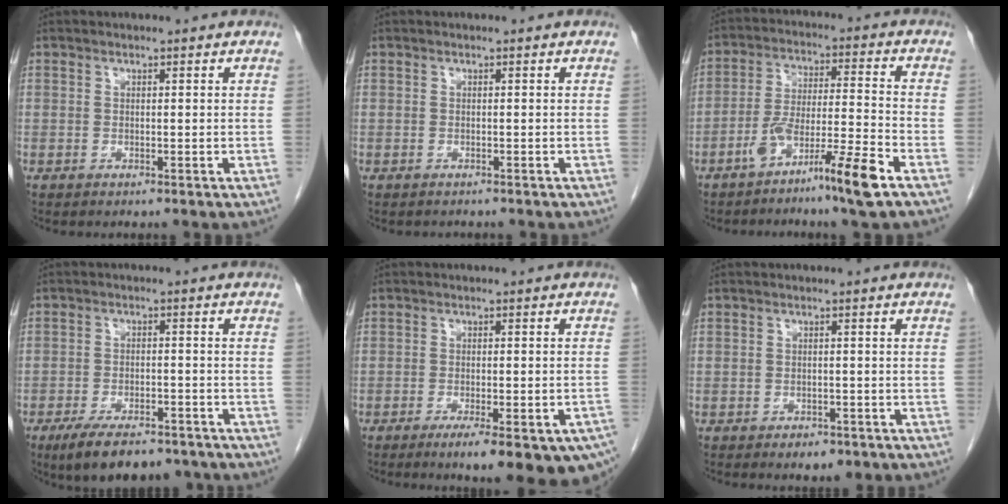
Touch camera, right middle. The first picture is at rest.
{"total": 1.2, "force": [-1.1, 0.4, 0.1], "torque": [-0.013, -0.003, -0.015]}
{"total": 9.9, "force": [-6.3, -0.5, 7.6], "torque": [-0.144, -0.005, -0.117]}
{"total": 10.6, "force": [-8.1, 3.9, 5.7], "torque": [-0.088, -0.007, -0.122]}
{"total": 15.0, "force": [-10.2, 2.9, 10.6], "torque": [-0.088, -0.005, -0.128]}
{"total": 2.9, "force": [-2.0, 1.5, 1.5], "torque": [-0.020, 0.001, -0.018]}